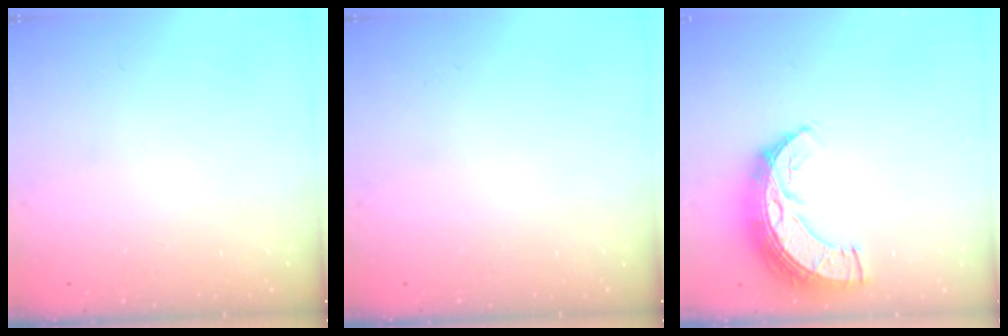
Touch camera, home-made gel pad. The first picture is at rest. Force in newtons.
{"total": 0.0}
{"total": 12.3, "press": 12.3, "slide": 0.9}